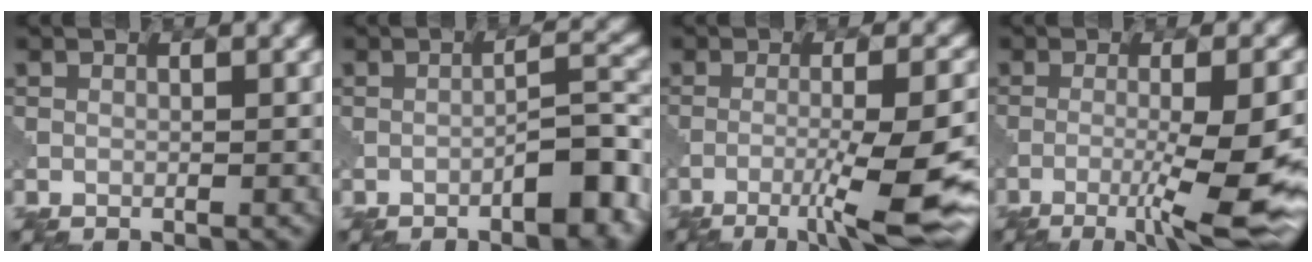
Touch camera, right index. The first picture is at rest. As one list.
[{"total": 5.4, "force": [-3.1, 1.4, 4.2], "torque": [-0.054, 0.018, -0.047]}, {"total": 10.5, "force": [-5.3, 1.8, 8.9], "torque": [-0.131, -0.003, -0.078]}, {"total": 8.8, "force": [-3.6, 1.1, 7.9], "torque": [-0.120, 0.002, -0.061]}]